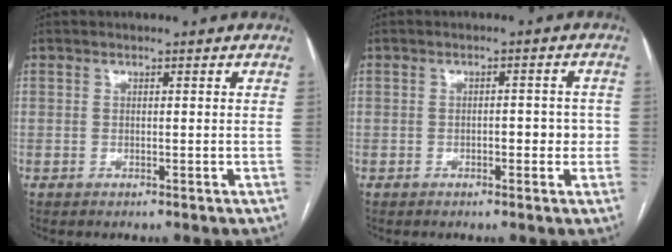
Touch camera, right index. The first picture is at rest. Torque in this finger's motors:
{"motor_torque": [0.10, 0.12, 0.00, 0.00]}